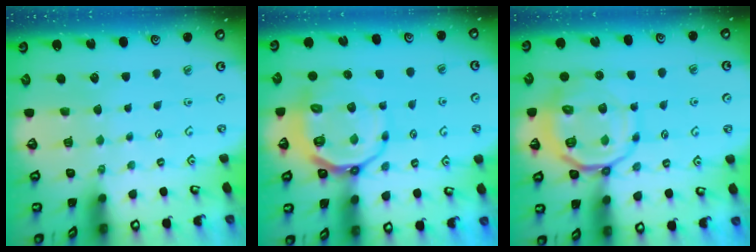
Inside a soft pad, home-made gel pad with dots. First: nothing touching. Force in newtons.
{"total": 12.7, "press": 12.4, "slide": 3.0}
{"total": 13.9, "press": 13.8, "slide": 1.8}